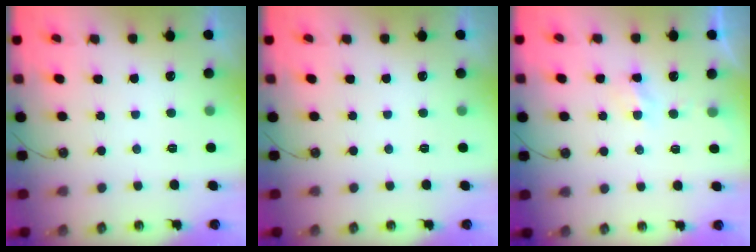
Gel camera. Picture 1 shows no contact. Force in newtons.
{"total": 0.0}
{"total": 3.1, "press": 3.0, "slide": 0.5}